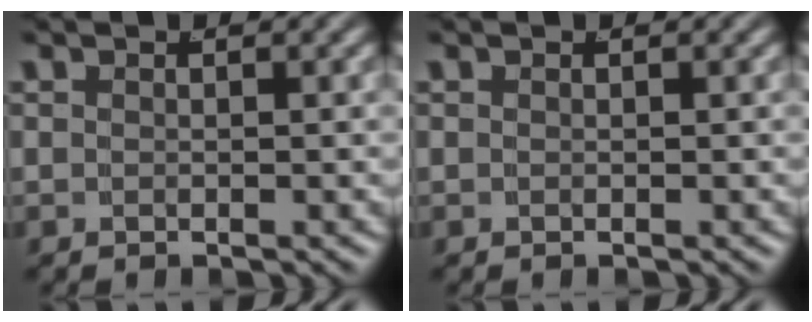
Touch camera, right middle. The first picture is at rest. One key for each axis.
{"total": 0.0}